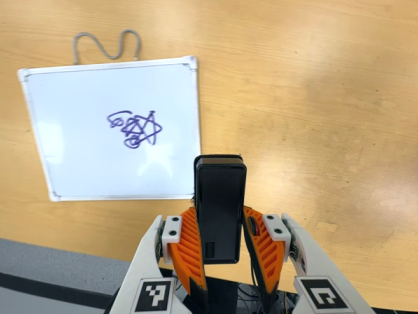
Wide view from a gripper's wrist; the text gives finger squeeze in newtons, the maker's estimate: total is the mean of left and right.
{"total": 4.8, "left": 3.5, "right": 6.2}